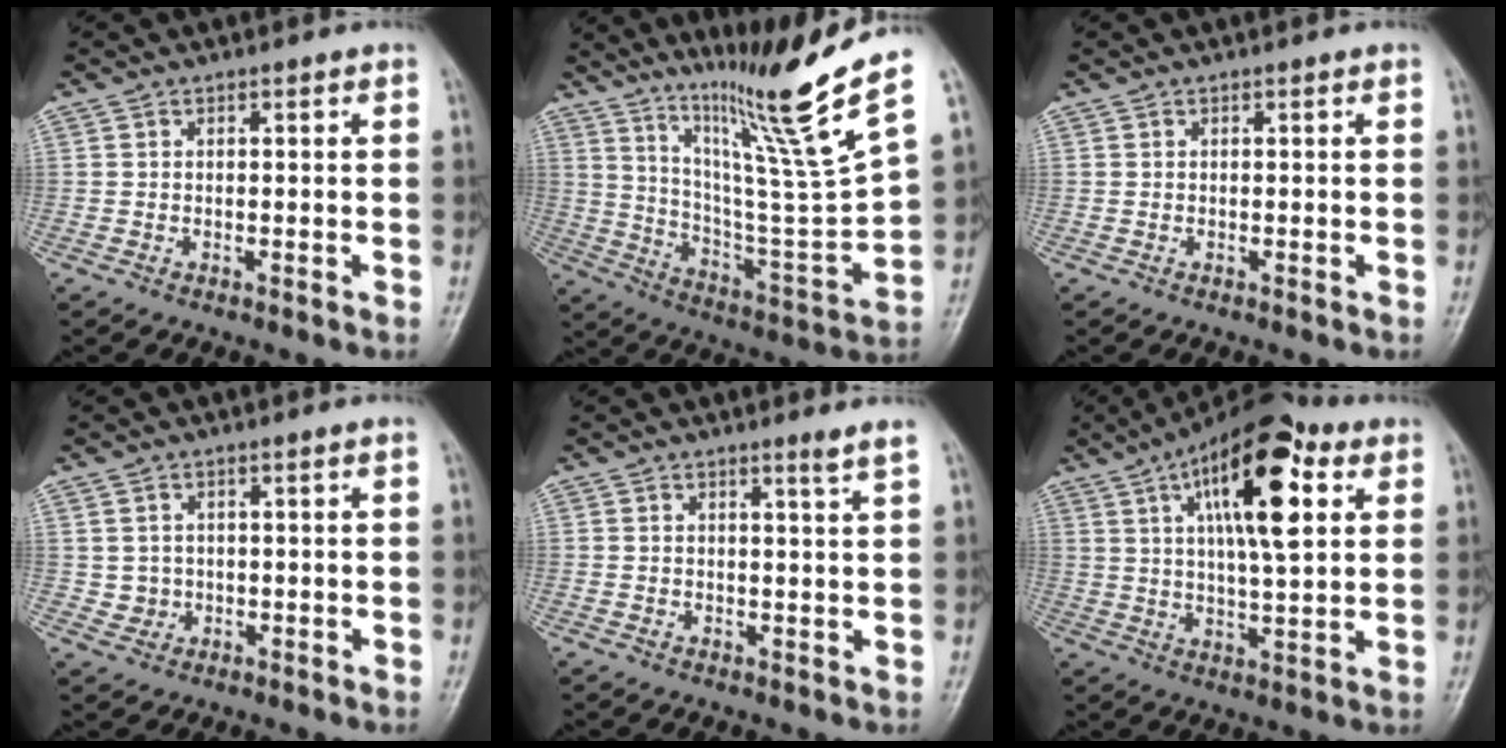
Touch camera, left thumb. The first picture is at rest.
{"total": 20.8, "force": [14.1, -1.1, 15.3], "torque": [-0.214, -0.098, 0.245]}
{"total": 0.0}
{"total": 2.0, "force": [0.1, 1.9, 0.4], "torque": [0.003, 0.001, 0.006]}
{"total": 1.7, "force": [1.3, -0.6, 1.0], "torque": [-0.016, -0.018, 0.021]}
{"total": 18.0, "force": [6.6, 6.6, 15.4], "torque": [-0.226, -0.005, 0.097]}